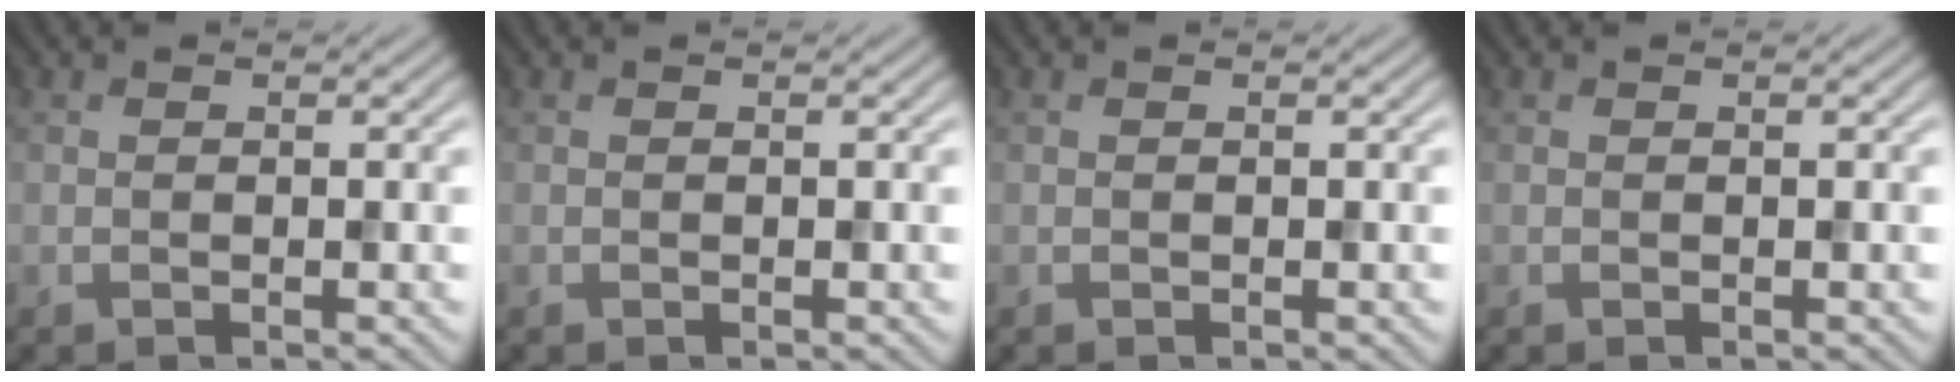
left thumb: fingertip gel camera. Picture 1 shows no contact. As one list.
[{"total": 0.0}, {"total": 0.0}, {"total": 0.0}]